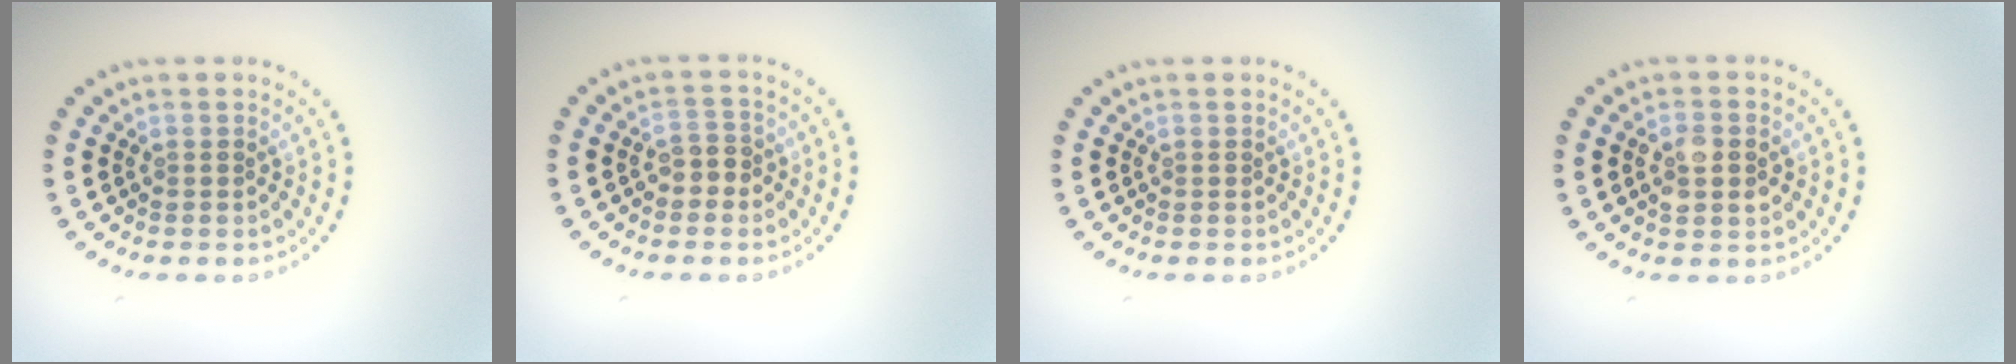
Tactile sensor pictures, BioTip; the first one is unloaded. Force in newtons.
{"total": 1.9, "press": 1.8, "slide": 0.7}
{"total": 0.0}
{"total": 2.7, "press": 2.7, "slide": 0.2}